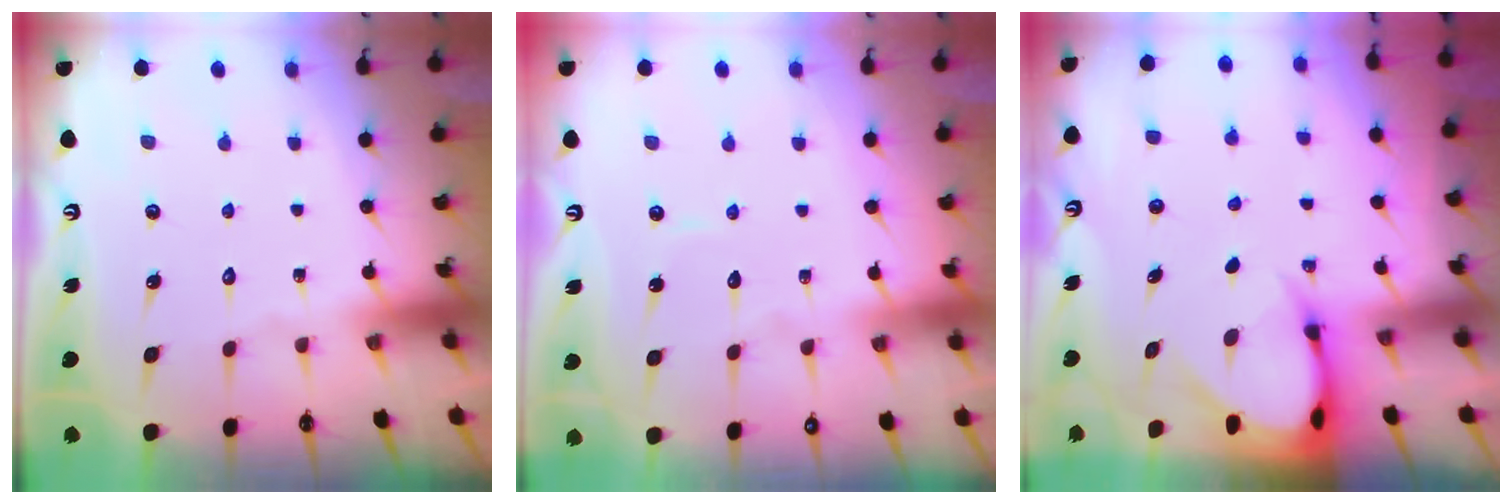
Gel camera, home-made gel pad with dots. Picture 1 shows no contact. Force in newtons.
{"total": 3.7, "press": 3.7, "slide": 0.1}
{"total": 4.7, "press": 4.7, "slide": 0.4}